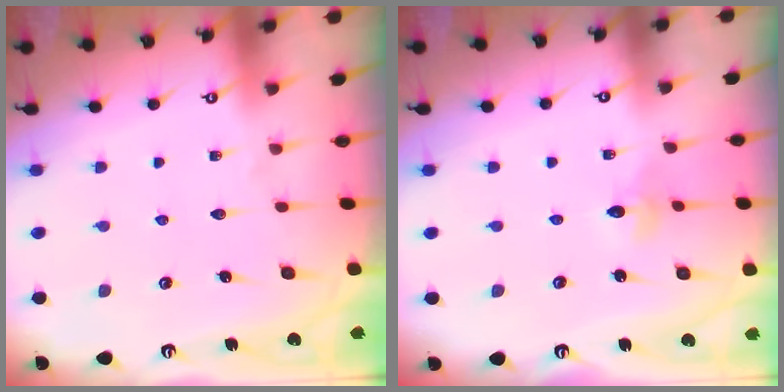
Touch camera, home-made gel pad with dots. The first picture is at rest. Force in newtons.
{"total": 2.8, "press": 2.7, "slide": 0.3}